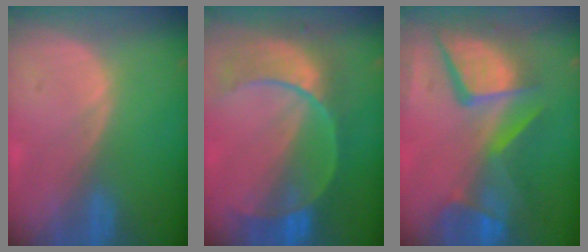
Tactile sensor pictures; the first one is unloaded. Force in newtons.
{"total": 9.7, "press": 8.6, "slide": 4.5}
{"total": 12.9, "press": 10.6, "slide": 7.3}